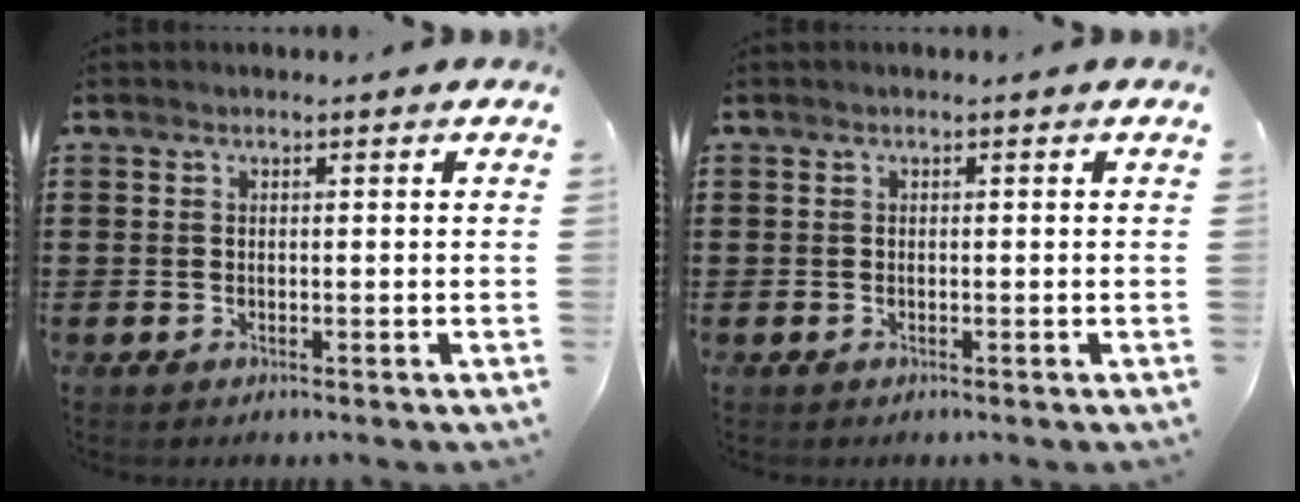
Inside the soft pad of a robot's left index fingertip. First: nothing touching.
{"total": 0.0}